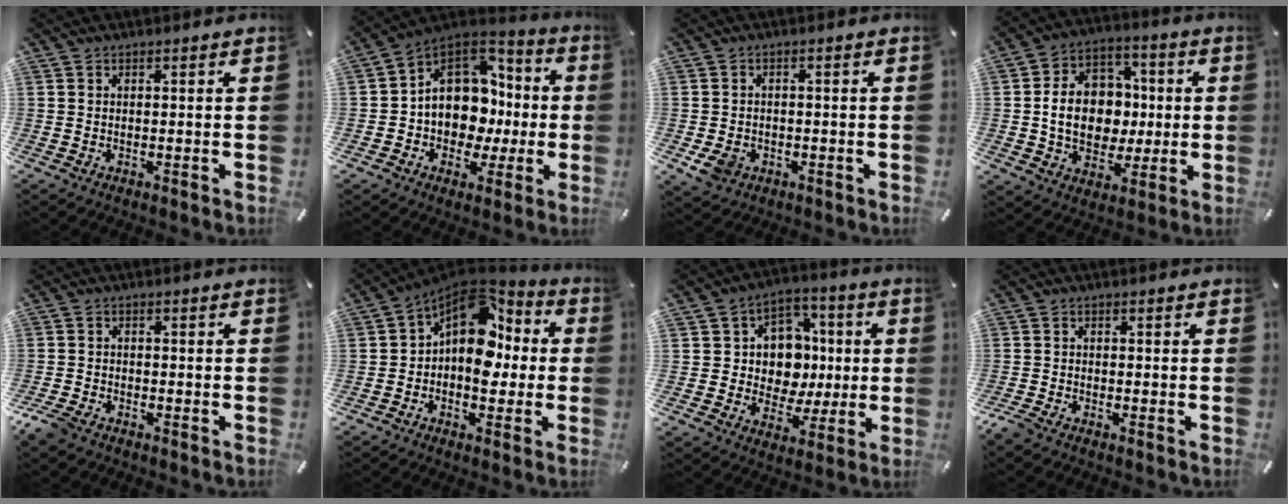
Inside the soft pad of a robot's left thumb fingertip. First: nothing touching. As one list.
[{"total": 13.5, "force": [0.4, 11.9, 6.4], "torque": [-0.106, -0.018, 0.017]}, {"total": 4.7, "force": [-1.7, 3.7, 2.3], "torque": [-0.056, 0.003, -0.031]}, {"total": 14.3, "force": [-0.4, 12.0, 7.8], "torque": [-0.152, 0.015, 0.000]}, {"total": 3.5, "force": [-2.7, 1.6, 1.4], "torque": [-0.041, 0.009, -0.055]}, {"total": 15.6, "force": [2.5, 10.8, 11.0], "torque": [-0.169, -0.029, 0.040]}, {"total": 12.0, "force": [0.1, 11.1, 4.5], "torque": [-0.059, -0.002, 0.014]}, {"total": 1.9, "force": [-1.7, 0.5, 0.8], "torque": [-0.021, 0.003, -0.034]}]